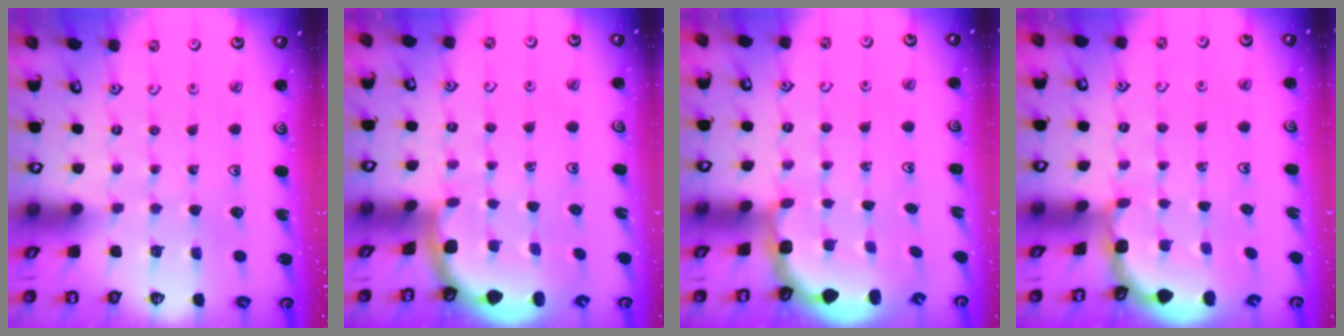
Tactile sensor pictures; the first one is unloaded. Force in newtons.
{"total": 1.8, "press": 1.8, "slide": 0.1}
{"total": 2.8, "press": 2.3, "slide": 1.7}
{"total": 1.9, "press": 1.9, "slide": 0.2}